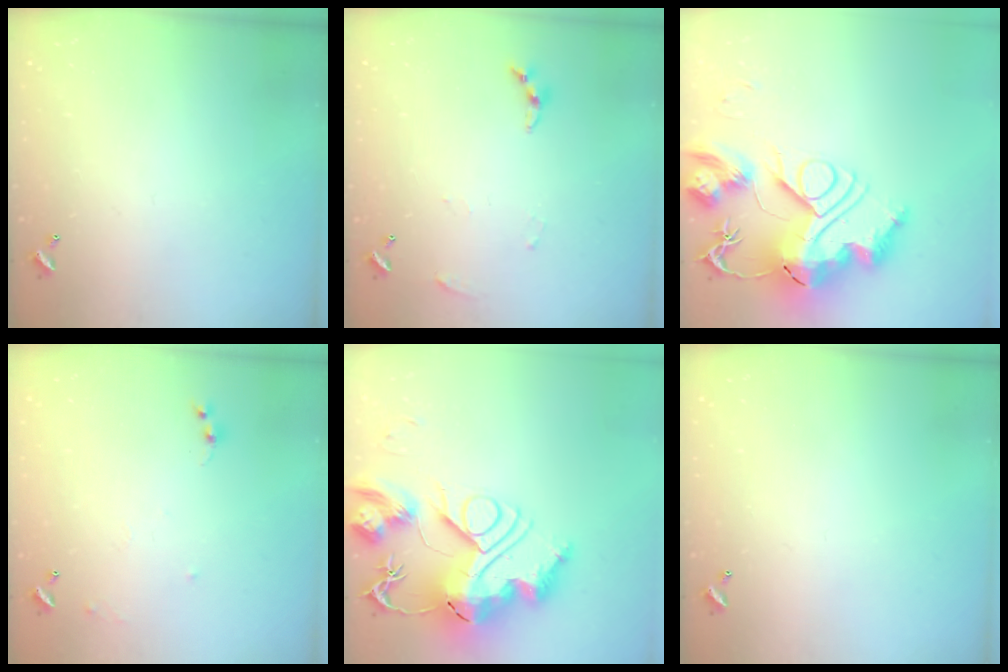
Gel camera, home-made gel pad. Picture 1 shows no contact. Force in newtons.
{"total": 4.6, "press": 4.6, "slide": 0.4}
{"total": 0.7, "press": 0.7, "slide": 0.0}
{"total": 6.6, "press": 6.6, "slide": 0.6}
{"total": 0.7, "press": 0.7, "slide": 0.0}
{"total": 0.0}